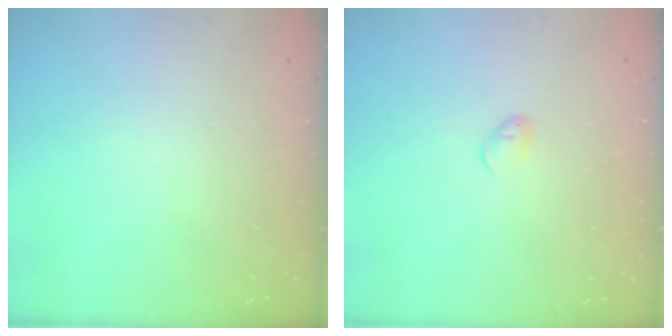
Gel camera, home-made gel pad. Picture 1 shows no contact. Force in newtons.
{"total": 6.7, "press": 6.6, "slide": 1.2}